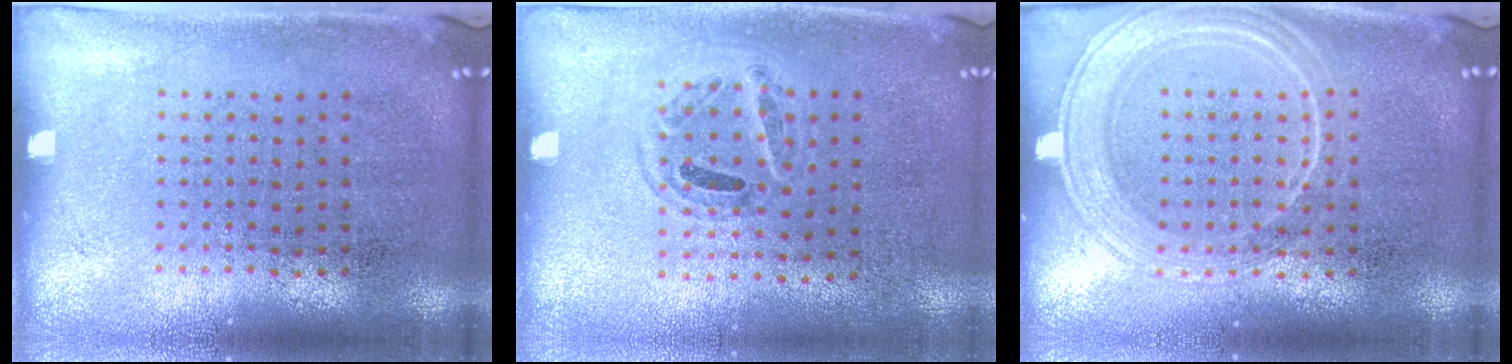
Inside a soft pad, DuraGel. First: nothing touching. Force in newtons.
{"total": 0.9, "press": 0.8, "slide": 0.4}
{"total": 3.1, "press": 3.1, "slide": 0.5}